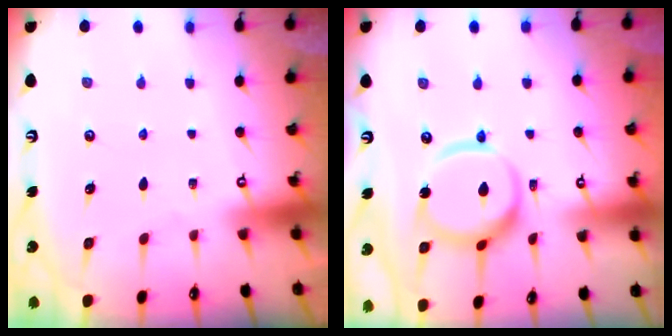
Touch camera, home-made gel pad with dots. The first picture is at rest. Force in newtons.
{"total": 14.2, "press": 14.1, "slide": 1.5}